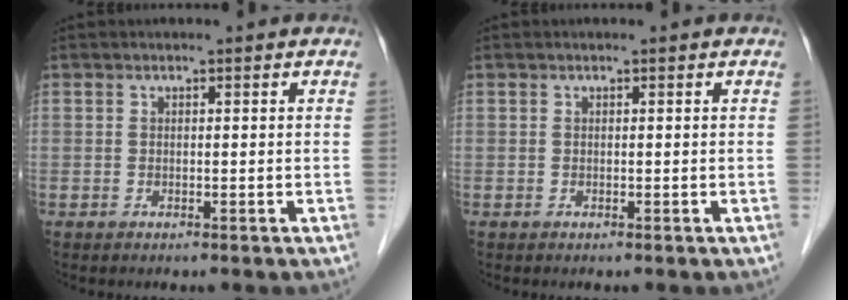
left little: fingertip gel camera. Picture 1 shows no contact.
{"total": 0.0}